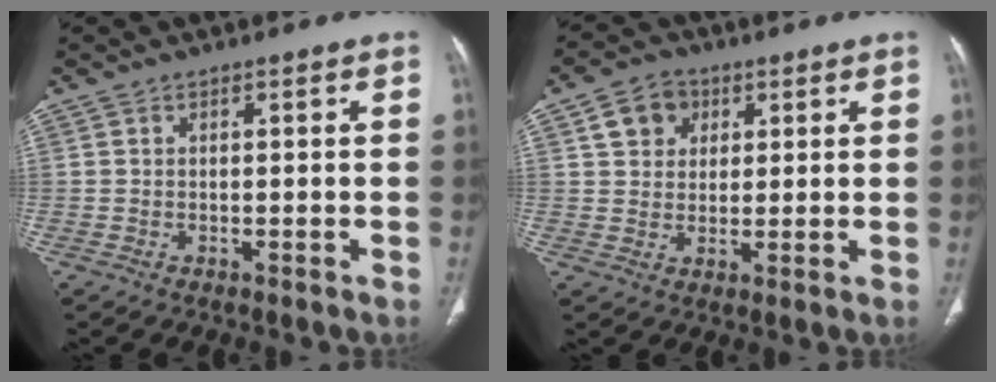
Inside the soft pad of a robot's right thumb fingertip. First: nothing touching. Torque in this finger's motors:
{"motor_torque": [0.01, 0.01, 0.25, -0.34, 0.12]}